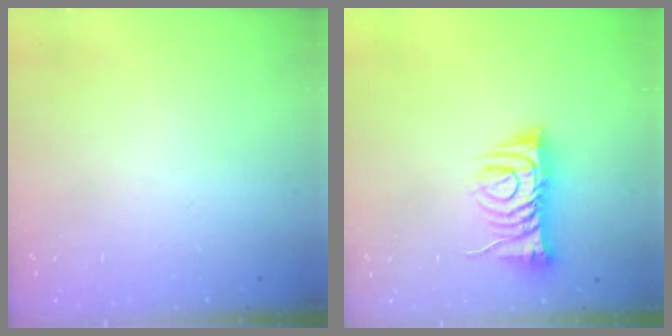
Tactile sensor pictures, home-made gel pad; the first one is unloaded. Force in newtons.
{"total": 9.7, "press": 9.7, "slide": 0.3}